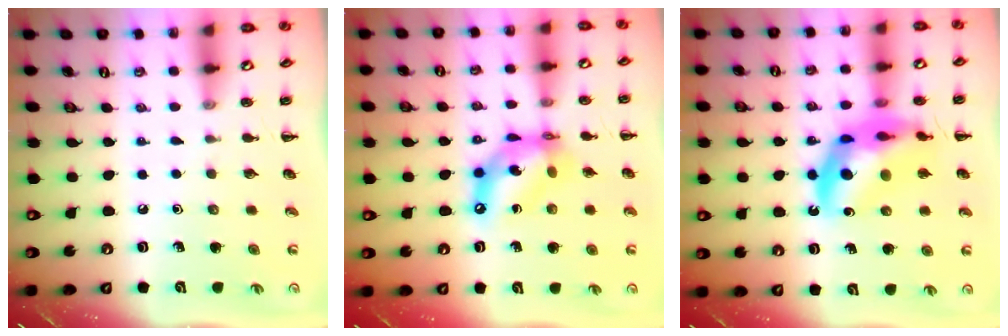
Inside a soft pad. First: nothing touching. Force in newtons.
{"total": 12.7, "press": 12.3, "slide": 3.2}
{"total": 16.7, "press": 16.2, "slide": 4.1}